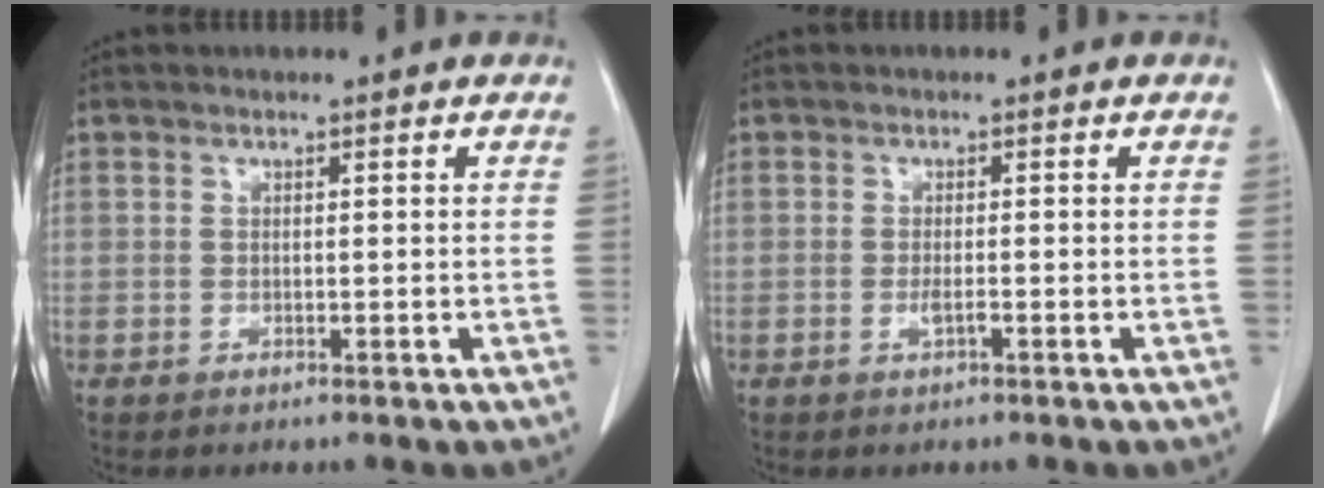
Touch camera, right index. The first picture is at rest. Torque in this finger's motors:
{"motor_torque": [0.24, -0.18, 0.08, 0.03]}